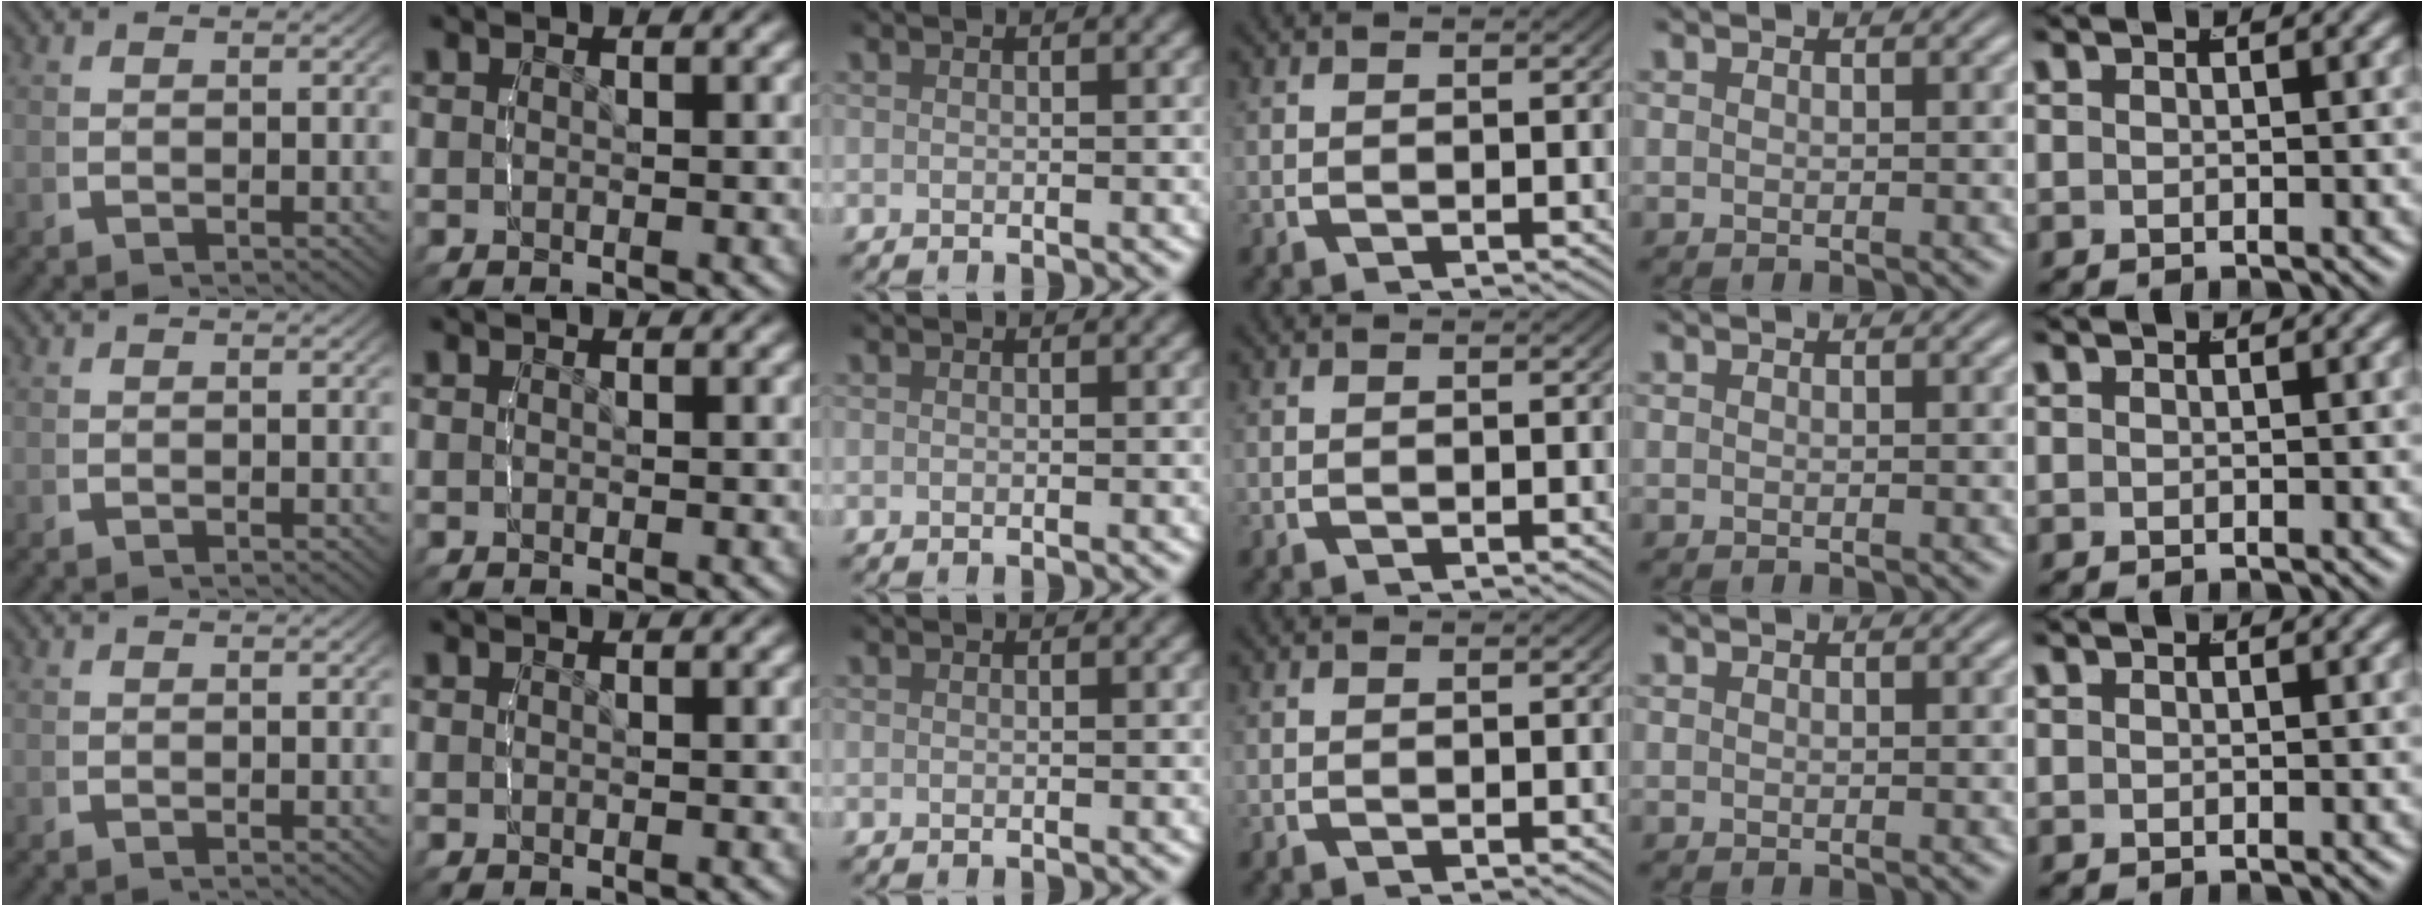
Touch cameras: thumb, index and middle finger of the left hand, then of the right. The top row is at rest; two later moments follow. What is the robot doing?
{"motion": "lift_and_place", "object": "bottle"}